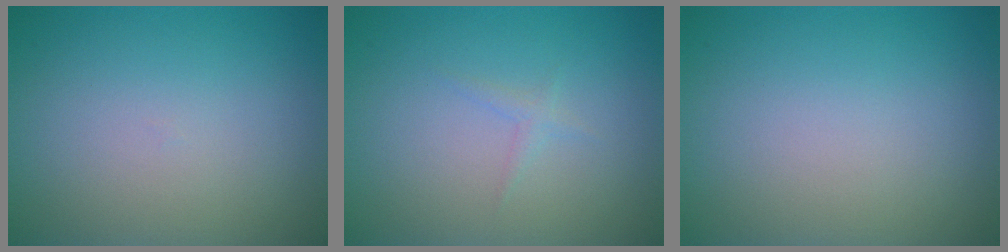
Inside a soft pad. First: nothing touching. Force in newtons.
{"total": 0.7, "press": 0.7, "slide": 0.0}
{"total": 0.0}